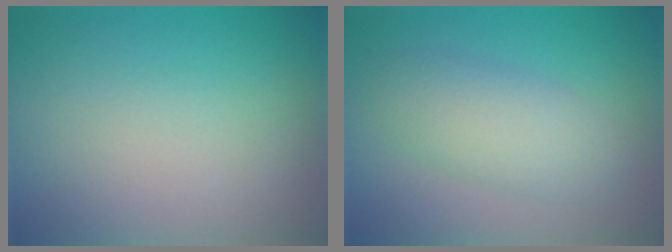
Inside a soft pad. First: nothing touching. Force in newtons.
{"total": 4.0, "press": 4.0, "slide": 0.1}